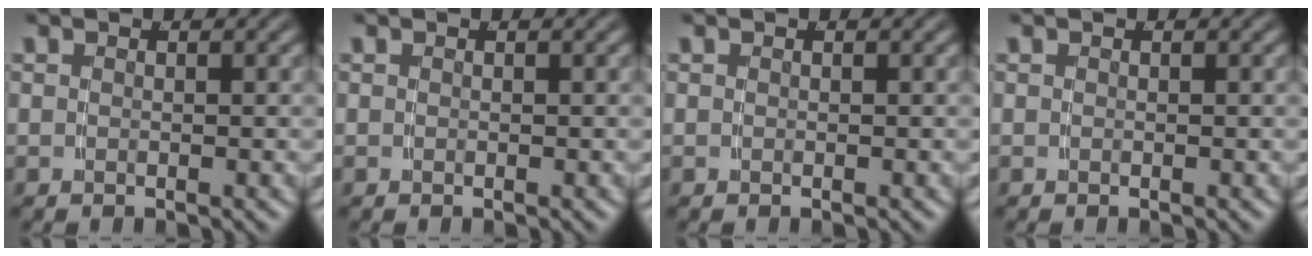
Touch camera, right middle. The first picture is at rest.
{"total": 0.0}
{"total": 0.0}
{"total": 0.0}